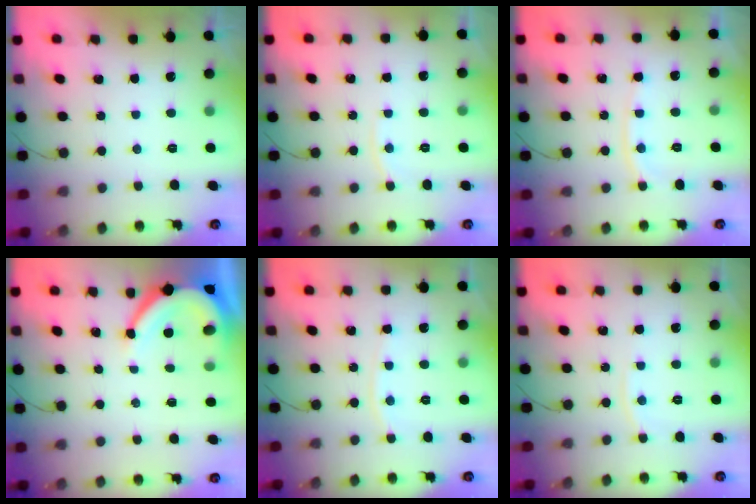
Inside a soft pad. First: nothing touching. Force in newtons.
{"total": 3.9, "press": 3.9, "slide": 0.6}
{"total": 6.9, "press": 6.9, "slide": 1.1}
{"total": 9.1, "press": 9.0, "slide": 0.8}
{"total": 4.2, "press": 4.1, "slide": 0.6}
{"total": 3.3, "press": 3.3, "slide": 0.5}